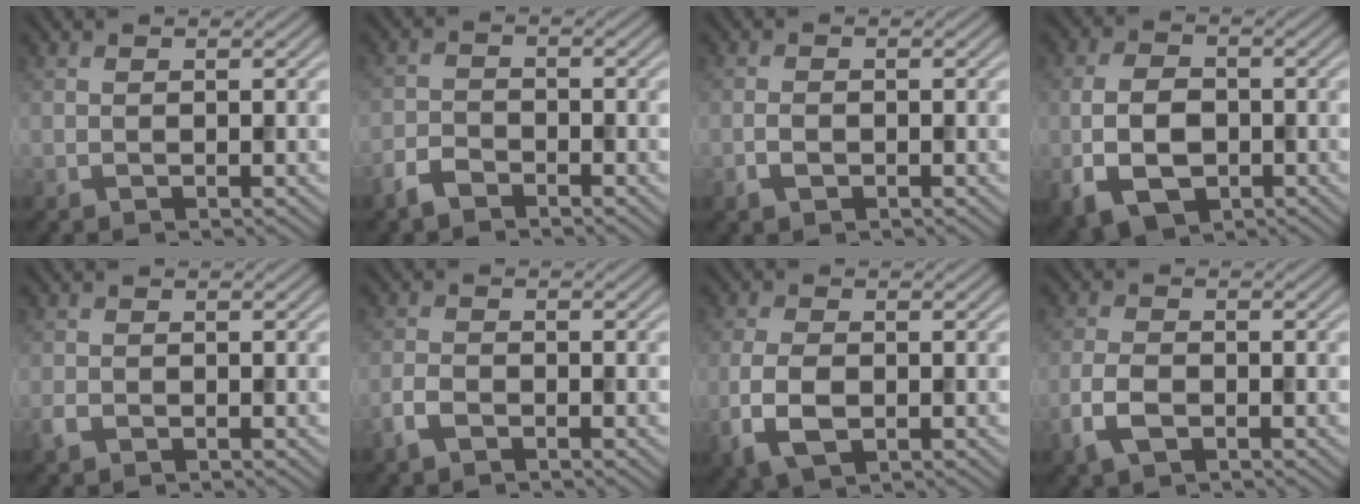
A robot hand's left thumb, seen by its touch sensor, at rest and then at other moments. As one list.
[{"total": 2.9, "force": [-2.4, 1.1, 1.2], "torque": [-0.027, -0.002, -0.058]}, {"total": 1.6, "force": [-0.8, 0.9, 1.1], "torque": [-0.022, 0.000, -0.016]}, {"total": 7.0, "force": [-2.1, 4.5, 5.0], "torque": [-0.112, -0.010, -0.044]}, {"total": 1.3, "force": [-0.8, 0.8, 0.7], "torque": [-0.018, -0.003, -0.016]}, {"total": 2.5, "force": [-1.6, 1.2, 1.4], "torque": [-0.034, -0.002, -0.039]}, {"total": 5.1, "force": [-1.5, 2.8, 3.9], "torque": [-0.095, -0.007, -0.030]}, {"total": 3.8, "force": [-1.8, 2.0, 2.7], "torque": [-0.062, -0.004, -0.043]}]